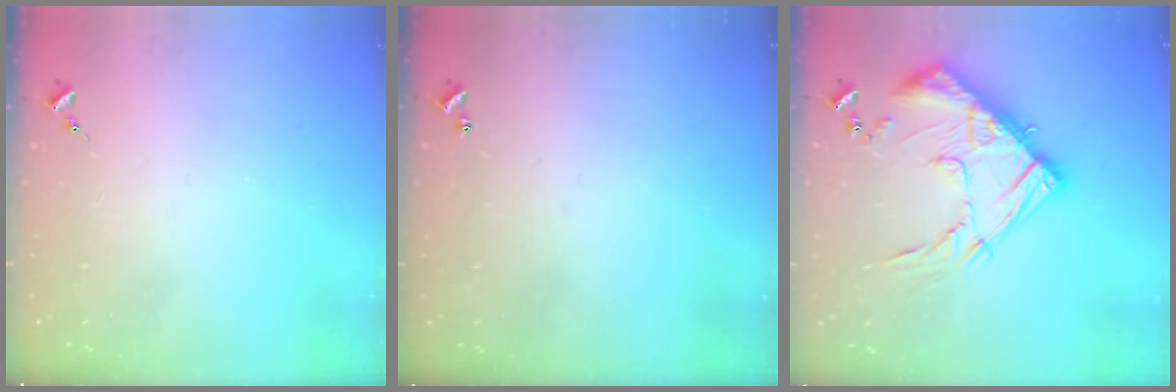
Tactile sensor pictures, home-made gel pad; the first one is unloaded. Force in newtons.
{"total": 0.9, "press": 0.9, "slide": 0.2}
{"total": 19.3, "press": 19.2, "slide": 2.0}